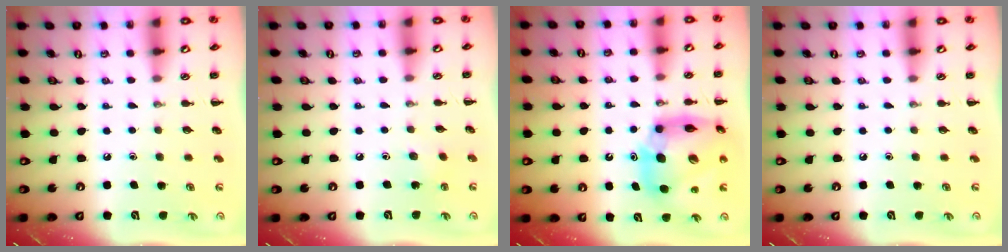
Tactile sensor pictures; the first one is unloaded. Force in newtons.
{"total": 2.2, "press": 2.0, "slide": 0.8}
{"total": 15.1, "press": 14.5, "slide": 4.4}
{"total": 0.0}